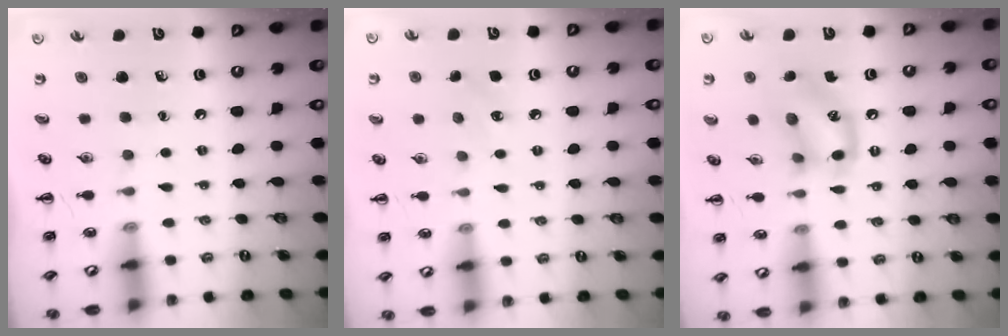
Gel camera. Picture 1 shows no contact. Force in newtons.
{"total": 5.6, "press": 5.4, "slide": 1.6}
{"total": 12.3, "press": 12.3, "slide": 0.8}